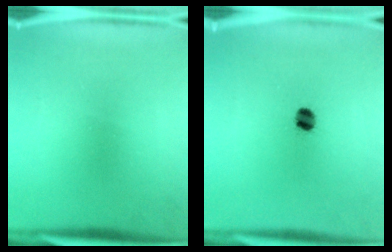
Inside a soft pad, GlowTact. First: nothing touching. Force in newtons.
{"total": 3.5}